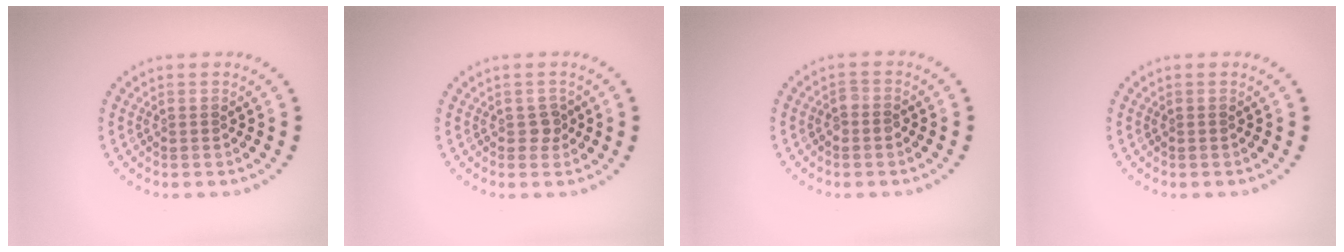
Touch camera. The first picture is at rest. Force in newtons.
{"total": 1.1, "press": 1.0, "slide": 0.4}
{"total": 1.1, "press": 1.0, "slide": 0.3}
{"total": 0.0}